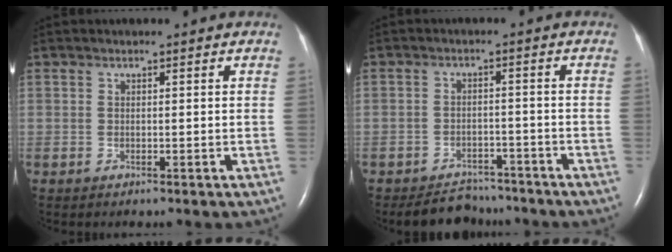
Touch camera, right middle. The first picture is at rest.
{"total": 5.7, "force": [-5.2, 2.3, -0.1], "torque": [0.003, 0.007, -0.079]}